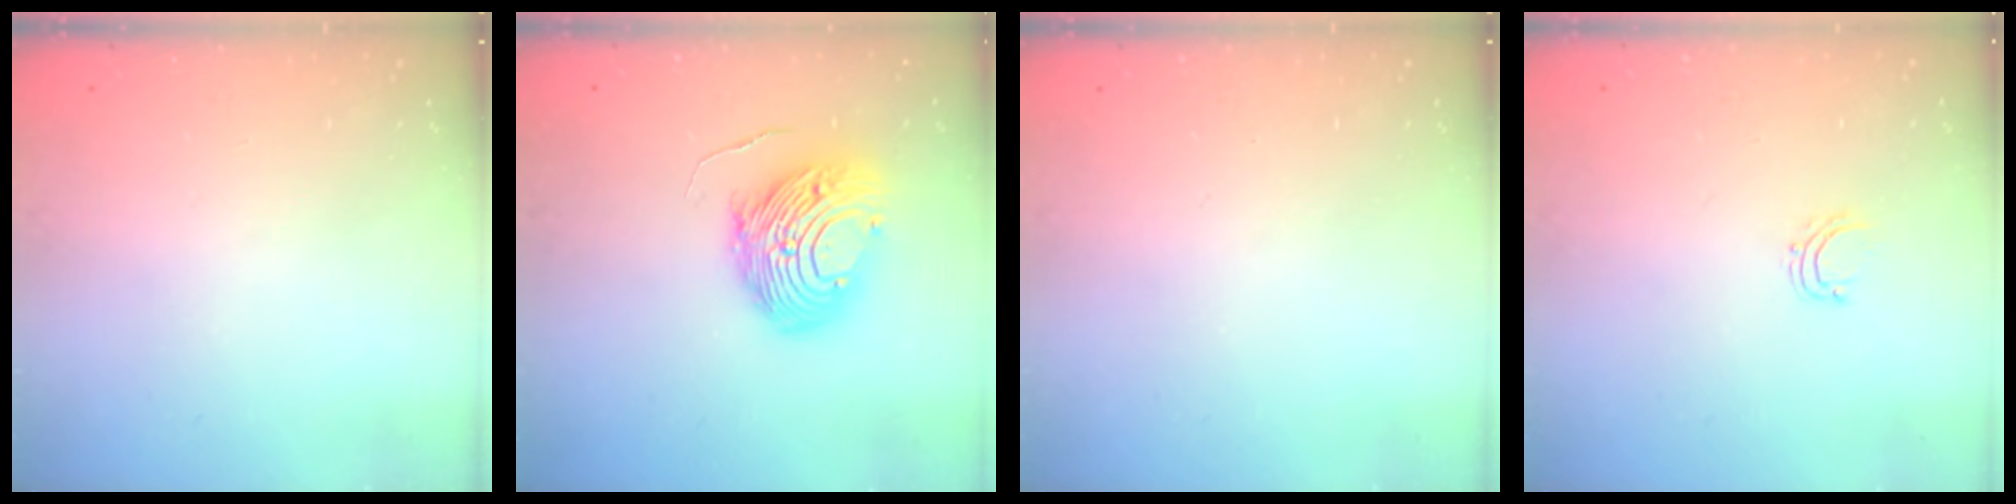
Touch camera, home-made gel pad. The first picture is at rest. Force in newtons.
{"total": 13.1, "press": 13.0, "slide": 1.2}
{"total": 0.0}
{"total": 4.4, "press": 4.4, "slide": 0.3}